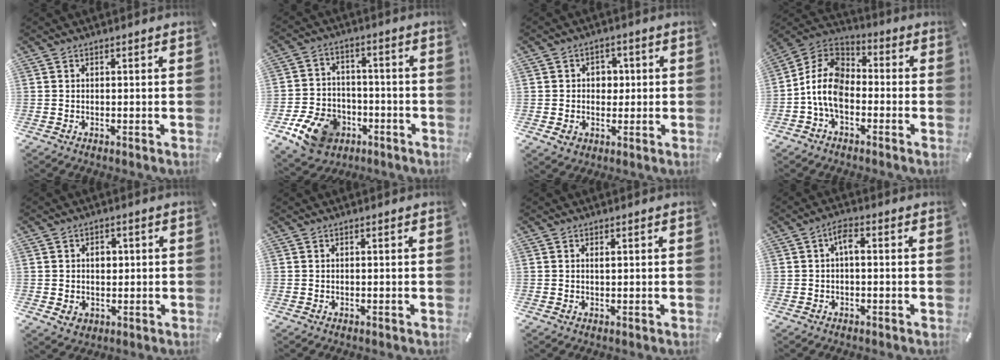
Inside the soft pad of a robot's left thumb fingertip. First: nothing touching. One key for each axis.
{"total": 12.3, "fx": -6.4, "fy": 9.1, "fz": 5.4, "tx": -0.100, "ty": 0.048, "tz": -0.110}
{"total": 6.4, "fx": 0.1, "fy": 6.1, "fz": 2.0, "tx": -0.019, "ty": 0.005, "tz": 0.000}
{"total": 10.8, "fx": -4.4, "fy": 7.1, "fz": 6.8, "tx": -0.168, "ty": 0.012, "tz": -0.093}
{"total": 5.3, "fx": 0.5, "fy": 4.9, "fz": 1.8, "tx": -0.012, "ty": 0.001, "tz": 0.006}
{"total": 0.0}
{"total": 0.6, "fx": 0.3, "fy": 0.3, "fz": 0.5, "tx": -0.010, "ty": 0.000, "tz": 0.005}
{"total": 3.6, "fx": -0.1, "fy": 1.6, "fz": 3.2, "tx": -0.062, "ty": 0.015, "tz": -0.005}